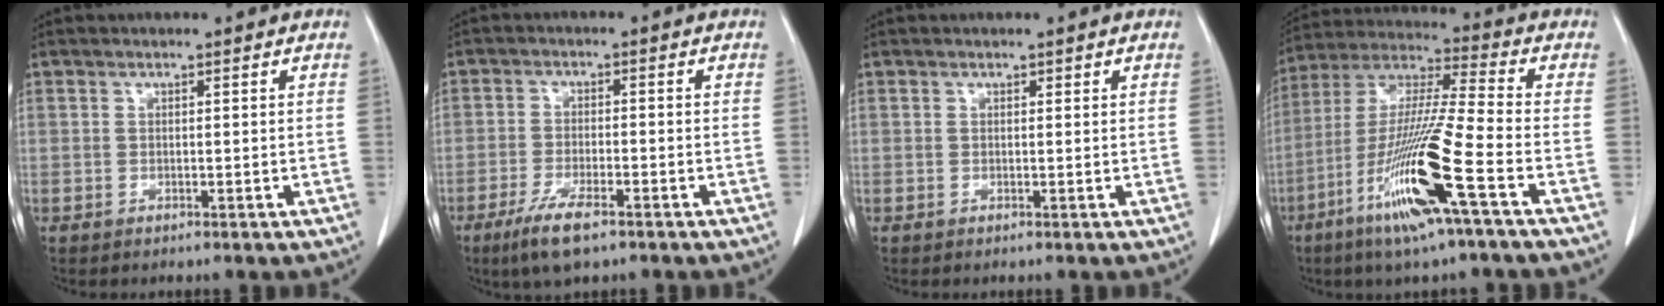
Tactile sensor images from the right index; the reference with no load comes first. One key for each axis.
{"total": 6.7, "fx": -4.3, "fy": 1.2, "fz": 4.9, "tx": -0.099, "ty": -0.013, "tz": -0.075}
{"total": 0.0}
{"total": 16.9, "fx": -7.4, "fy": -0.6, "fz": 15.2, "tx": -0.318, "ty": -0.027, "tz": -0.142}